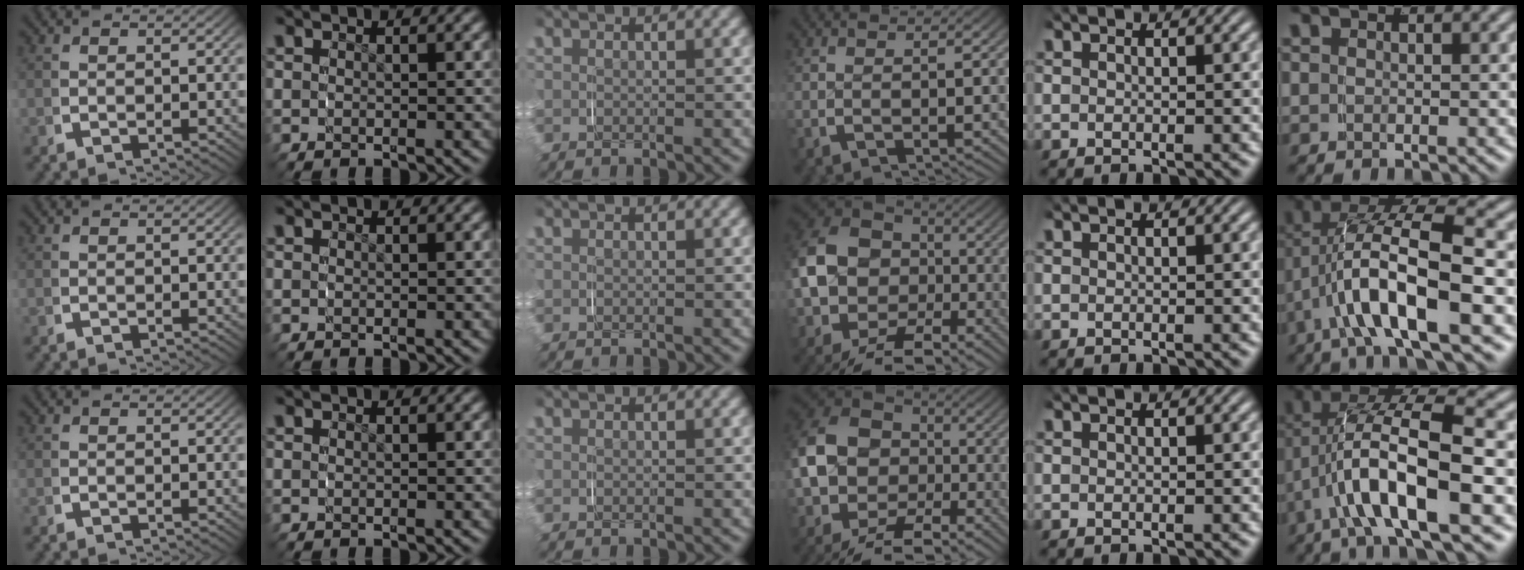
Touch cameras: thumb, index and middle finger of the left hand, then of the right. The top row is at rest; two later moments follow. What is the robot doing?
{"motion": "grasp_and_lifting", "object": "shorts"}